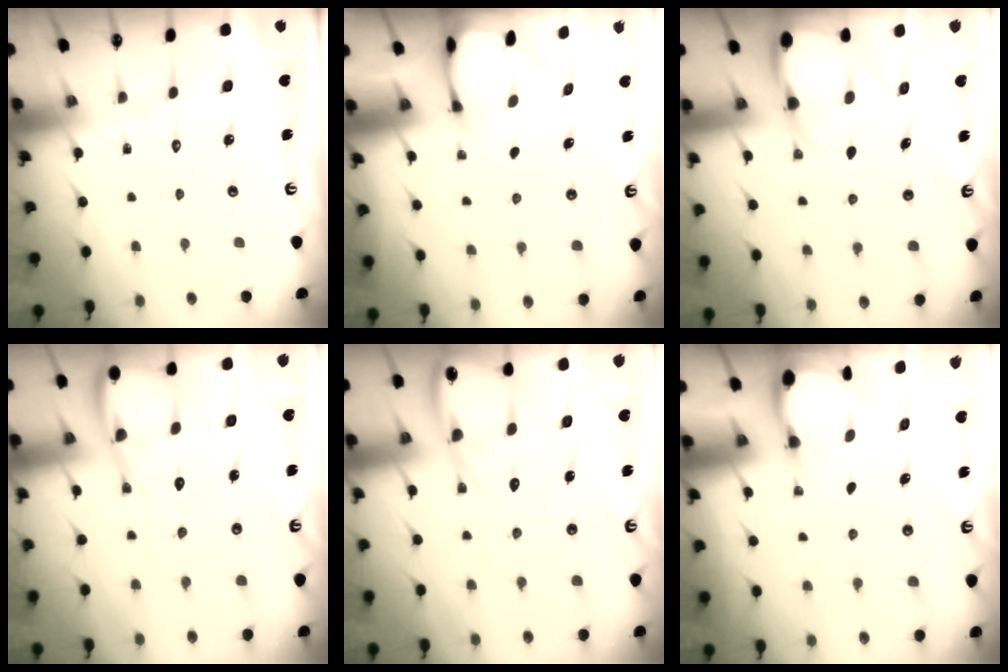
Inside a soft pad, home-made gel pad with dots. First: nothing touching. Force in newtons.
{"total": 2.4, "press": 2.4, "slide": 0.1}
{"total": 7.2, "press": 7.2, "slide": 1.0}
{"total": 11.4, "press": 11.4, "slide": 1.0}
{"total": 12.7, "press": 12.6, "slide": 1.4}
{"total": 3.6, "press": 3.6, "slide": 0.2}